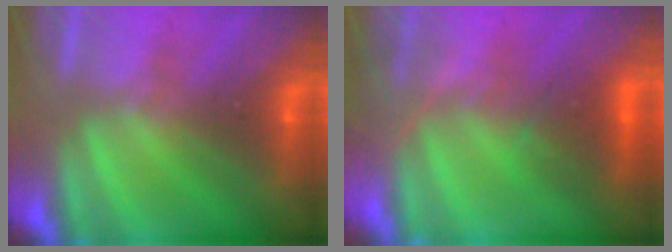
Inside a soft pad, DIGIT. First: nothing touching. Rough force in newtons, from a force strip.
{"total": 4.8}